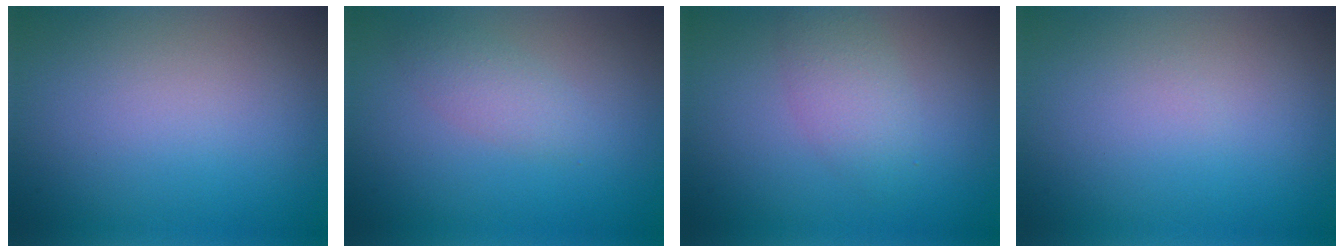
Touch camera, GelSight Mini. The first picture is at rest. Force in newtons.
{"total": 1.9, "press": 1.9, "slide": 0.0}
{"total": 2.6, "press": 2.6, "slide": 0.0}
{"total": 0.0}